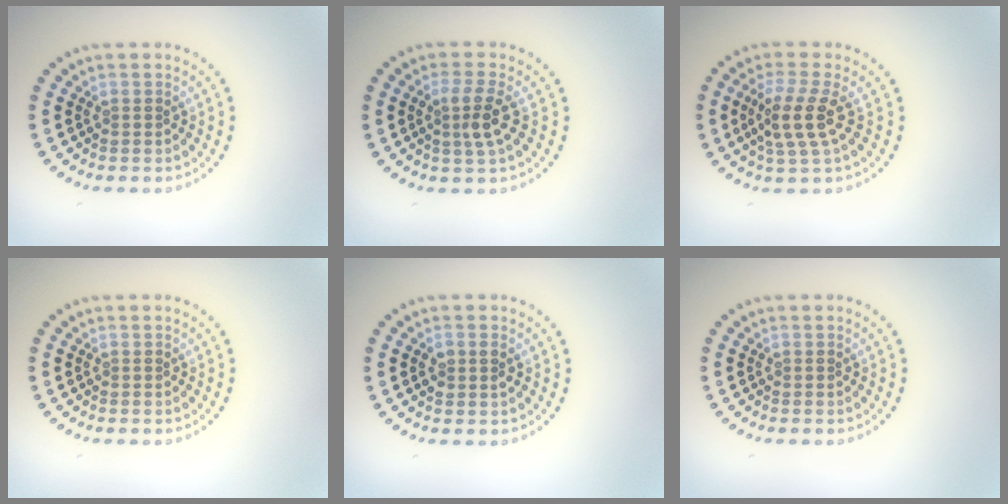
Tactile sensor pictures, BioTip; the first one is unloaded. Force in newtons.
{"total": 2.7, "press": 2.4, "slide": 1.2}
{"total": 3.5, "press": 3.1, "slide": 1.6}
{"total": 0.0}
{"total": 1.4, "press": 1.3, "slide": 0.3}
{"total": 0.0}